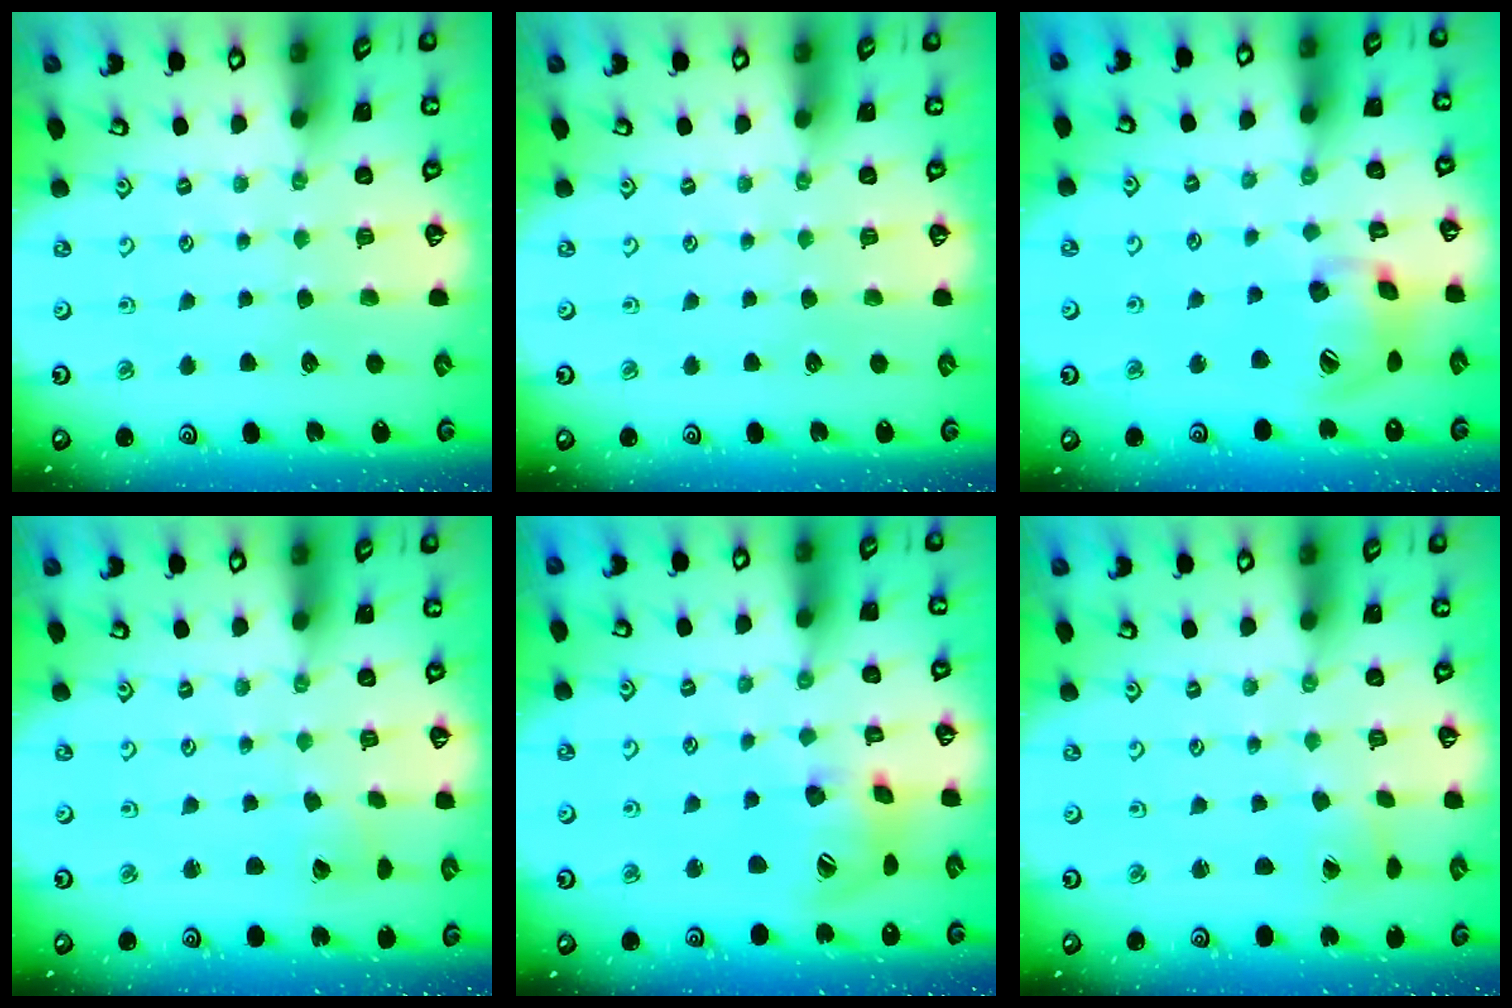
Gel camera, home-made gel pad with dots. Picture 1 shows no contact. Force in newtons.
{"total": 0.0}
{"total": 16.1, "press": 15.9, "slide": 2.3}
{"total": 2.0, "press": 2.0, "slide": 0.3}
{"total": 16.4, "press": 16.2, "slide": 2.2}
{"total": 1.6, "press": 1.6, "slide": 0.3}